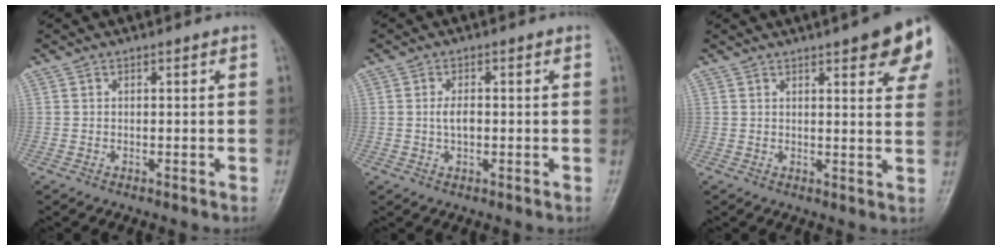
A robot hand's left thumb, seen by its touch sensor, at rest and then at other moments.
{"total": 2.5, "force": [-0.1, 1.4, 2.1], "torque": [-0.037, 0.004, -0.005]}
{"total": 12.0, "force": [6.7, 3.1, 9.5], "torque": [-0.091, -0.019, 0.072]}